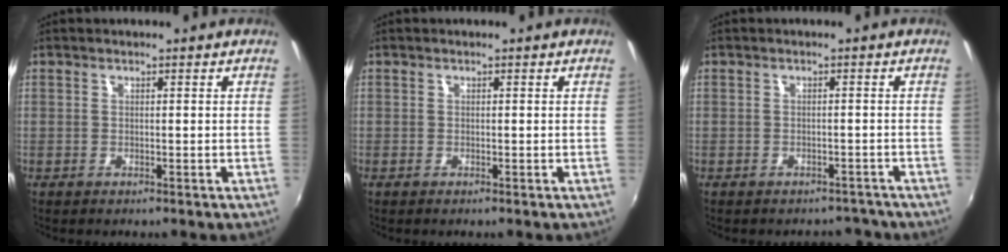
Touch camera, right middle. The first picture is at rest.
{"total": 0.0}
{"total": 5.5, "force": [-4.9, 2.4, 0.9], "torque": [-0.012, 0.006, -0.056]}